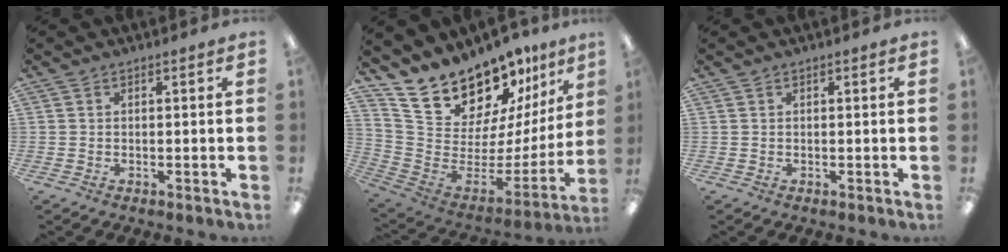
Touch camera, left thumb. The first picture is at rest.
{"total": 19.7, "force": [17.3, 7.7, 5.5], "torque": [-0.103, -0.149, 0.324]}
{"total": 0.0}